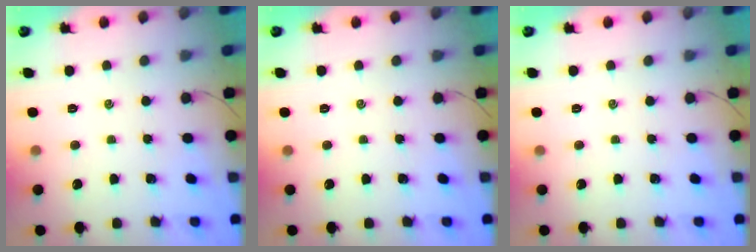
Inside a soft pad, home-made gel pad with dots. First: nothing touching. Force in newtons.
{"total": 0.0}
{"total": 0.0}